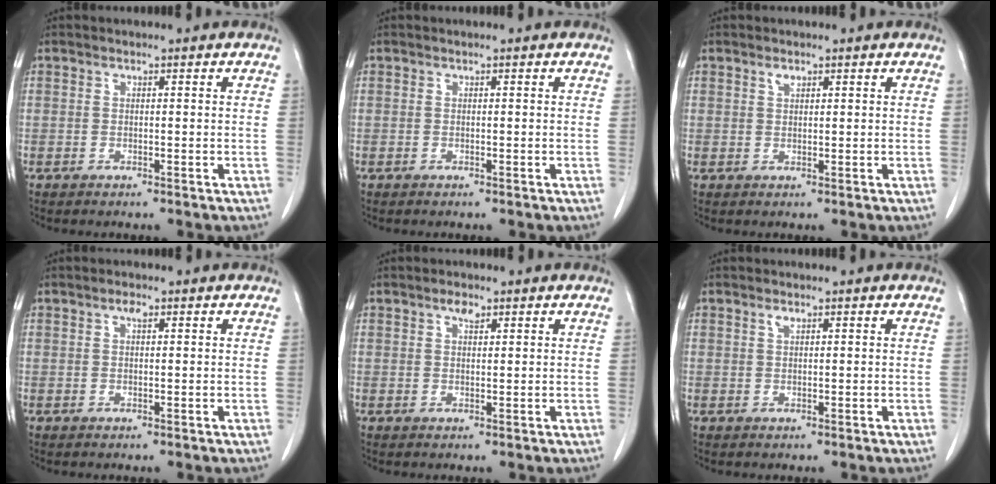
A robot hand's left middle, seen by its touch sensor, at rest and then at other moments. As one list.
[{"total": 0.0}, {"total": 1.1, "force": [0.8, 0.5, 0.5], "torque": [-0.010, -0.002, 0.014]}, {"total": 1.2, "force": [0.7, 0.4, 1.0], "torque": [-0.018, 0.000, 0.011]}, {"total": 1.8, "force": [1.2, 0.7, 1.2], "torque": [-0.022, 0.000, 0.020]}, {"total": 0.9, "force": [0.7, 0.3, 0.5], "torque": [-0.010, -0.002, 0.011]}]